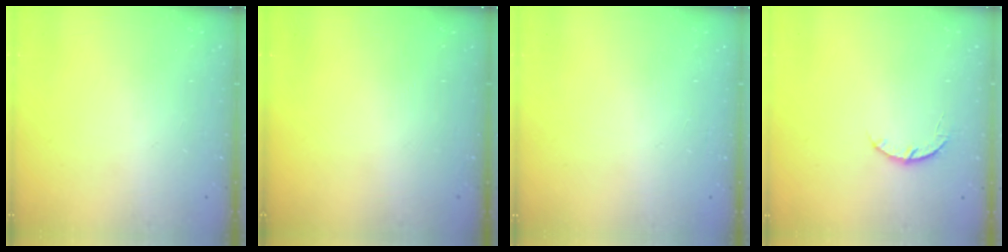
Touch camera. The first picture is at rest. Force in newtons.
{"total": 0.0}
{"total": 2.5, "press": 2.5, "slide": 0.2}
{"total": 4.0, "press": 4.0, "slide": 0.5}